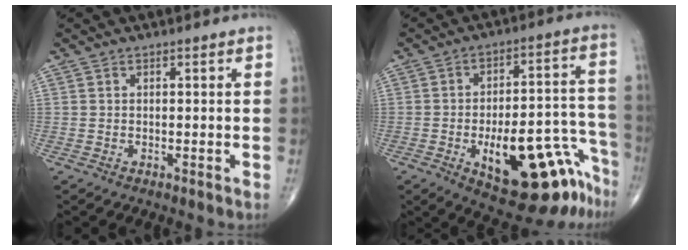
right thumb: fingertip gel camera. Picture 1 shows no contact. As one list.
[{"total": 21.4, "force": [-11.2, 8.5, 16.2], "torque": [-0.144, 0.090, -0.147]}]